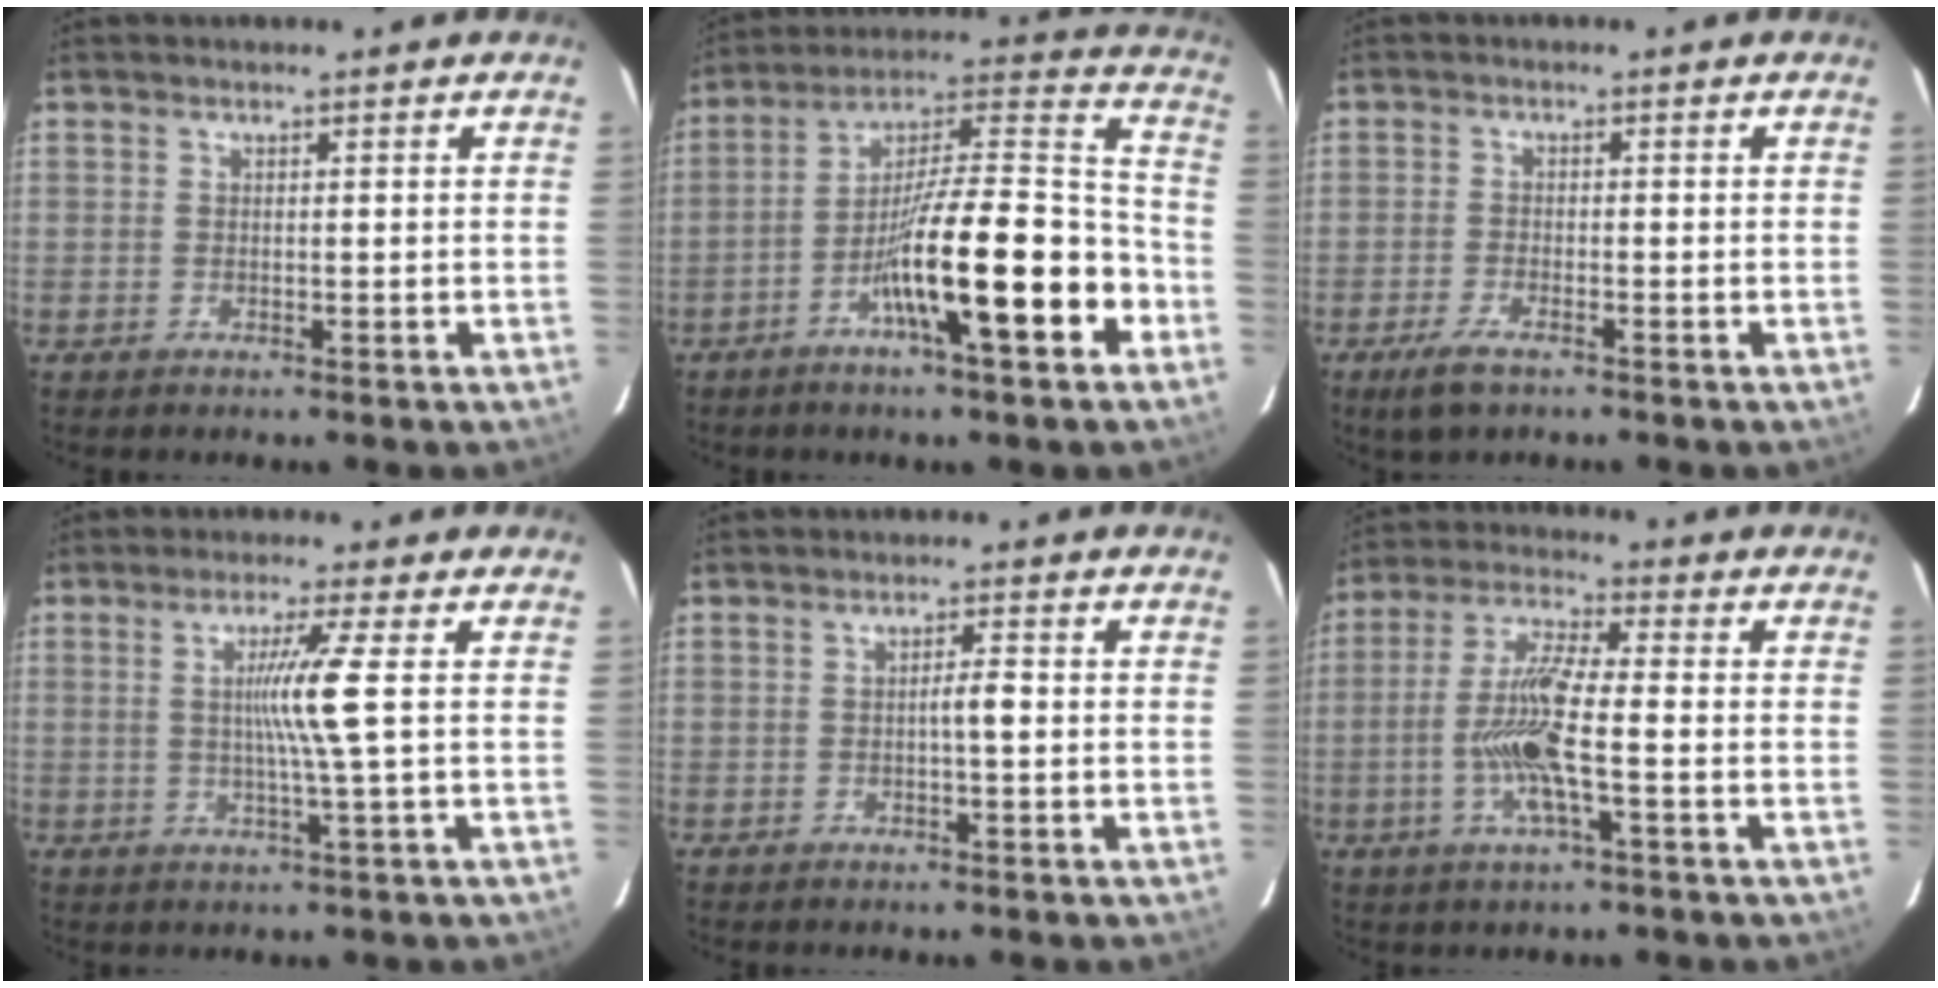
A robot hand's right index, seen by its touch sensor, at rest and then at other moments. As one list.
[{"total": 18.1, "force": [-7.3, 1.8, 16.4], "torque": [-0.271, 0.003, -0.122]}, {"total": 4.1, "force": [-2.7, 1.2, 2.8], "torque": [-0.066, -0.006, -0.045]}, {"total": 5.9, "force": [0.5, -2.0, 5.6], "torque": [-0.106, -0.008, 0.012]}, {"total": 1.9, "force": [-0.3, 0.1, 1.9], "torque": [-0.030, 0.003, -0.006]}, {"total": 10.3, "force": [-2.3, 0.9, 10.0], "torque": [-0.201, -0.001, -0.050]}]